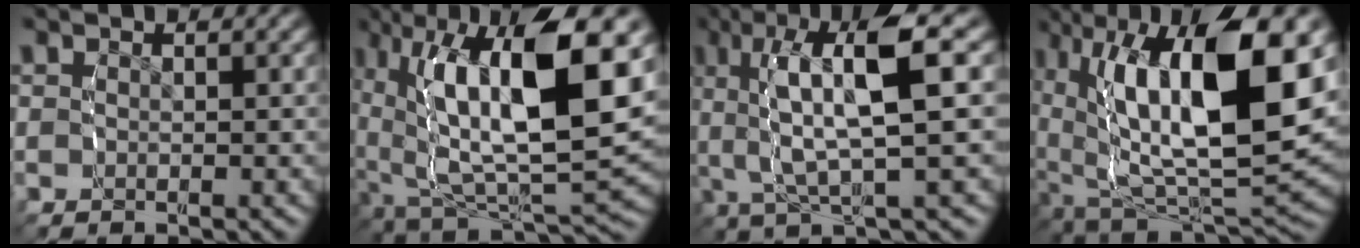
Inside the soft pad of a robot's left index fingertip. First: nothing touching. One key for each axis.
{"total": 16.7, "fx": -0.2, "fy": 9.1, "fz": 14.0, "tx": -0.238, "ty": -0.018, "tz": 0.012}
{"total": 9.2, "fx": 1.3, "fy": 3.9, "fz": 8.3, "tx": -0.152, "ty": 0.013, "tz": 0.010}
{"total": 16.6, "fx": -0.1, "fy": 9.5, "fz": 13.6, "tx": -0.244, "ty": -0.031, "tz": 0.016}